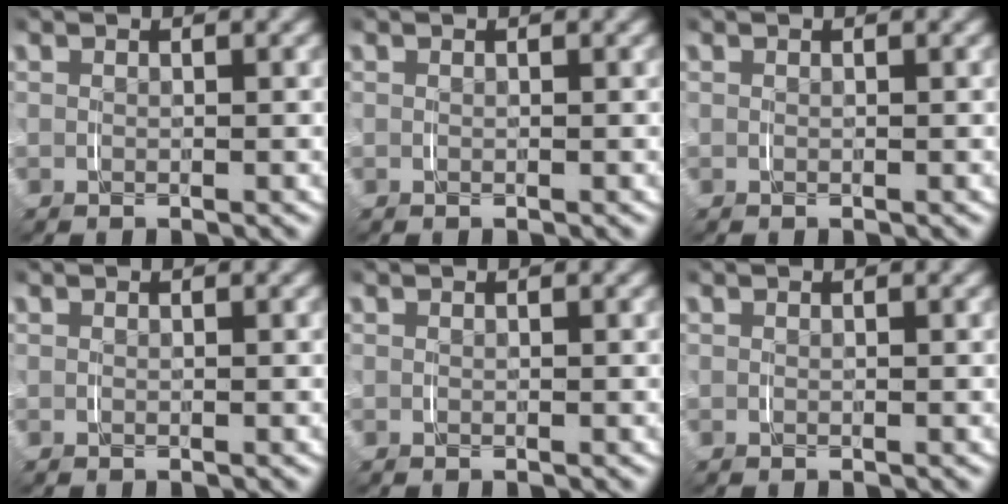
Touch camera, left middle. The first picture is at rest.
{"total": 0.0}
{"total": 0.0}
{"total": 0.0}
{"total": 0.0}
{"total": 0.0}